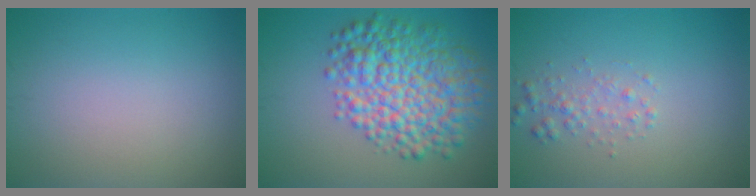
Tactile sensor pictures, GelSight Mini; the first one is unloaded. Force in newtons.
{"total": 8.6, "press": 8.6, "slide": 0.1}
{"total": 1.6, "press": 1.6, "slide": 0.0}